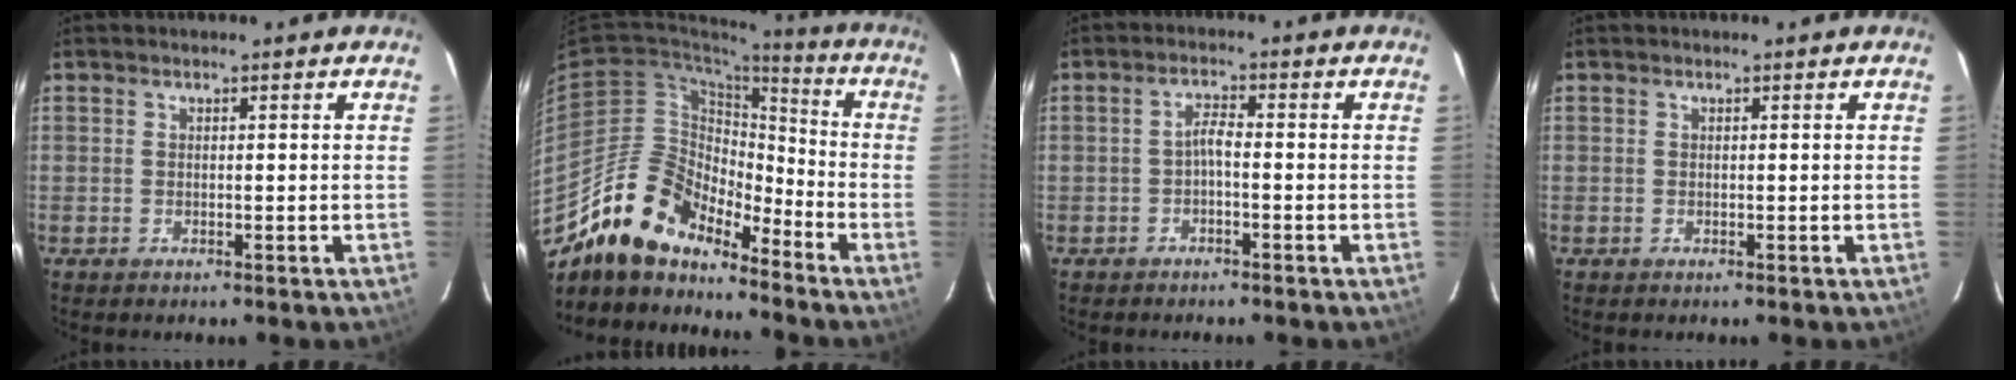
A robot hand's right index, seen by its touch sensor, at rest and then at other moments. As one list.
[{"total": 16.5, "force": [-13.5, 6.9, 6.5], "torque": [-0.130, 0.014, -0.246]}, {"total": 2.2, "force": [-1.0, 0.5, 1.9], "torque": [-0.037, 0.010, -0.020]}, {"total": 0.0}]